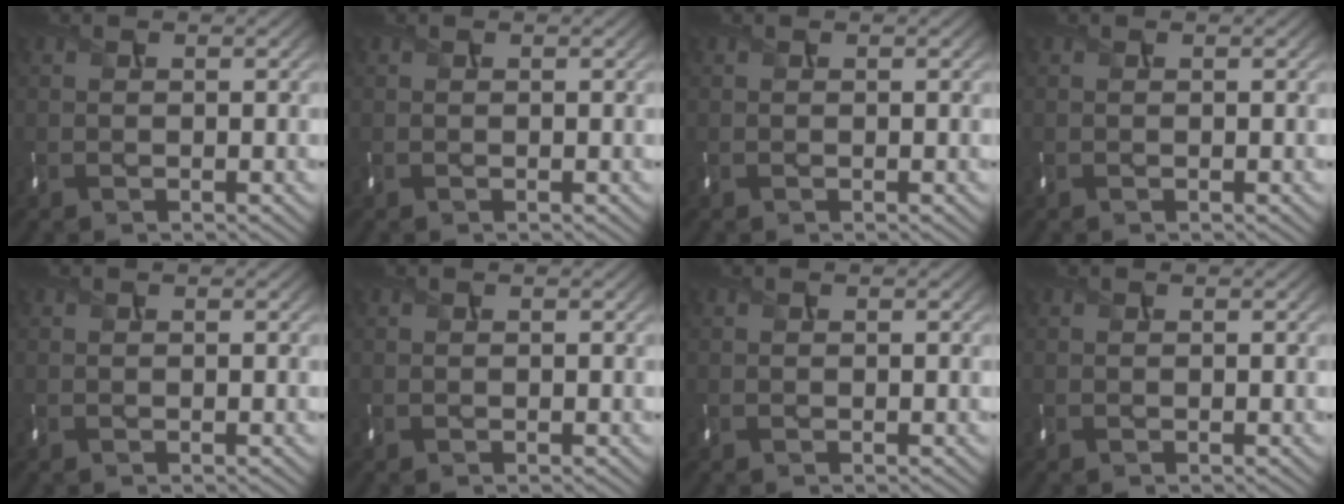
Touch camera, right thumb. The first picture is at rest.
{"total": 0.0}
{"total": 0.0}
{"total": 0.0}
{"total": 0.0}
{"total": 0.0}
{"total": 0.0}
{"total": 0.0}